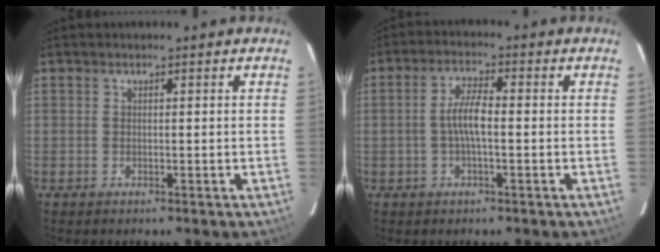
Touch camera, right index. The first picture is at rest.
{"total": 5.1, "force": [-0.7, 1.2, 4.9], "torque": [-0.097, 0.008, -0.013]}